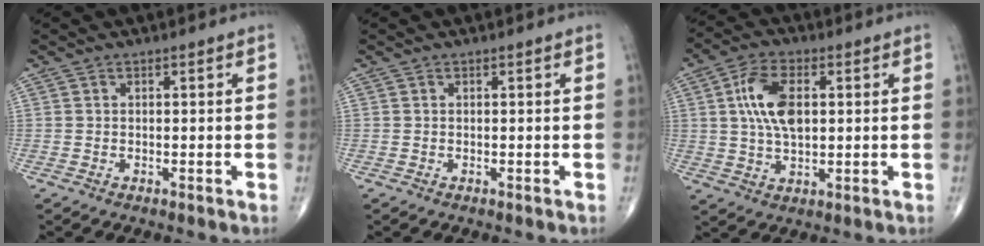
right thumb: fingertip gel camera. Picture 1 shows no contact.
{"total": 0.0}
{"total": 10.1, "force": [1.9, 5.4, 8.4], "torque": [-0.155, 0.002, 0.034]}